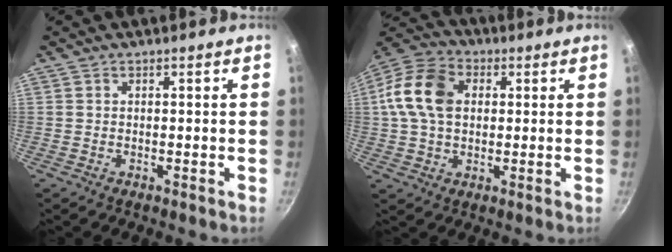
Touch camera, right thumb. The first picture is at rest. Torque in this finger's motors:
{"motor_torque": [2.51, 2.49, 1.11, -0.71, 0.25]}